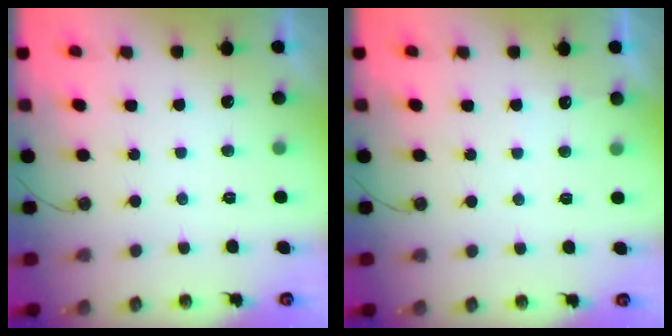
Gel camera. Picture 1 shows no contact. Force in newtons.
{"total": 3.6, "press": 3.6, "slide": 0.5}